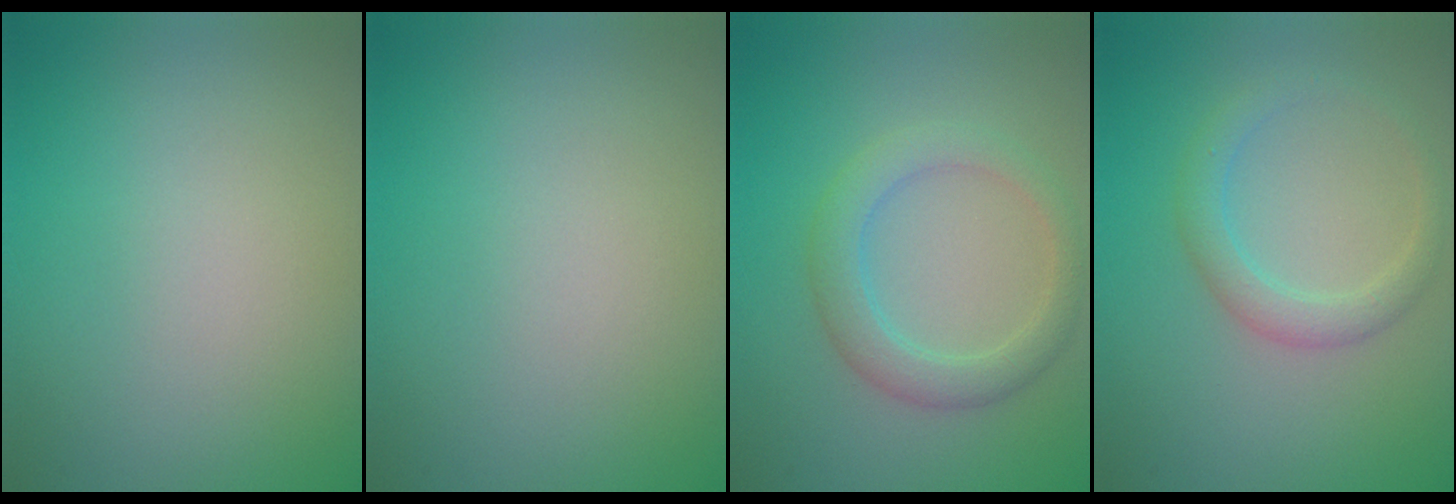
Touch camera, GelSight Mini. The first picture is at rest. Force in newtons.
{"total": 0.0}
{"total": 3.2, "press": 3.2, "slide": 0.0}
{"total": 2.5, "press": 2.5, "slide": 0.0}